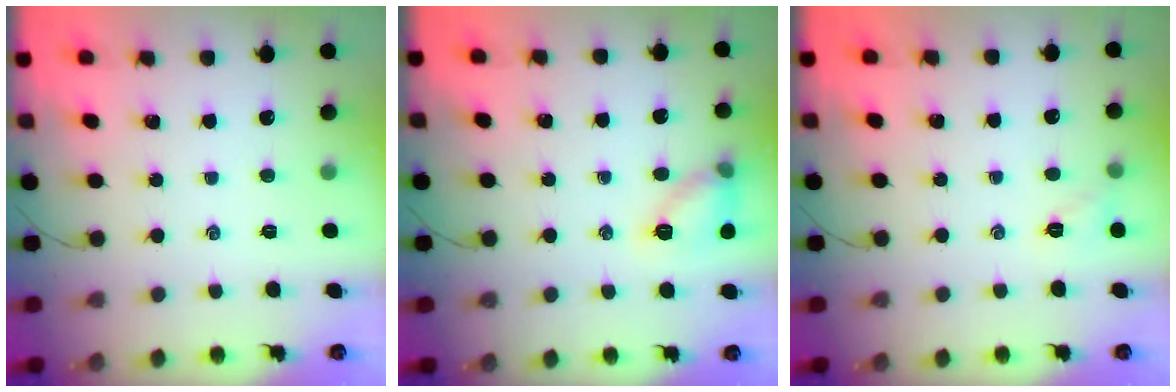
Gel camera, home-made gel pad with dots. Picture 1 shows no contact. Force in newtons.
{"total": 10.5, "press": 10.5, "slide": 0.6}
{"total": 5.6, "press": 5.5, "slide": 1.2}